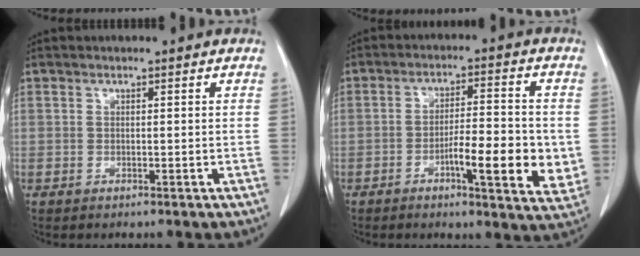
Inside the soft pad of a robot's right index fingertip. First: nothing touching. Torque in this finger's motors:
{"motor_torque": [0.47, -0.15, 0.39, 0.08]}